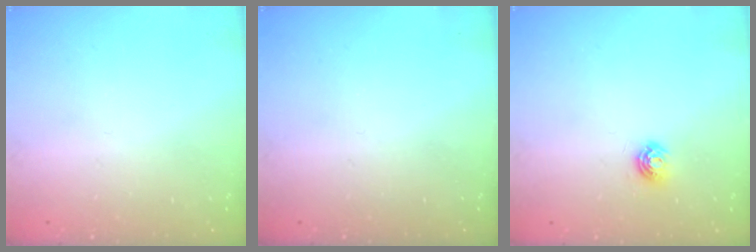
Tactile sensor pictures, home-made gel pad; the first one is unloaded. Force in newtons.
{"total": 0.0}
{"total": 5.0, "press": 5.0, "slide": 0.6}